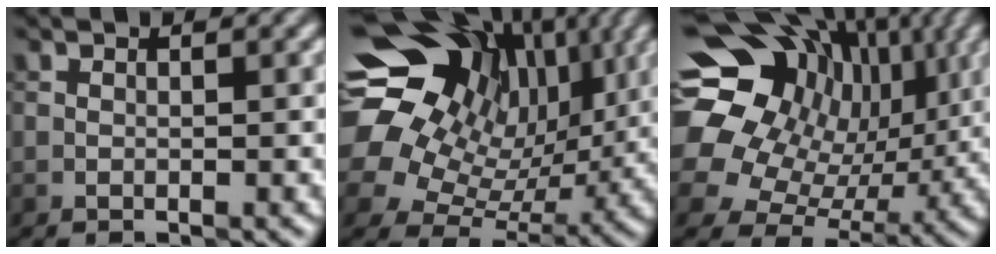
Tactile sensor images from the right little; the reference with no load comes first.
{"total": 19.3, "force": [7.1, 14.5, 10.5], "torque": [-0.236, 0.046, 0.117]}
{"total": 19.5, "force": [7.8, 14.9, 10.0], "torque": [-0.214, 0.039, 0.122]}